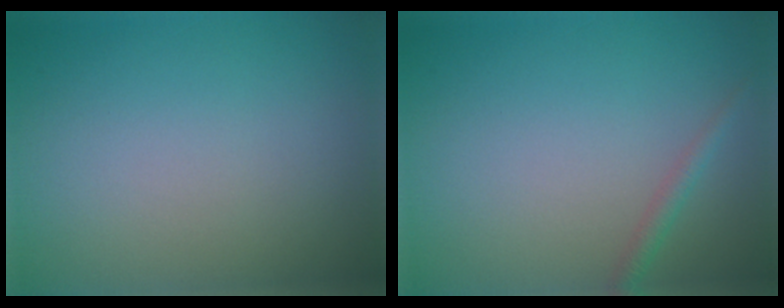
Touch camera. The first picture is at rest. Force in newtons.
{"total": 1.2, "press": 1.2, "slide": 0.1}